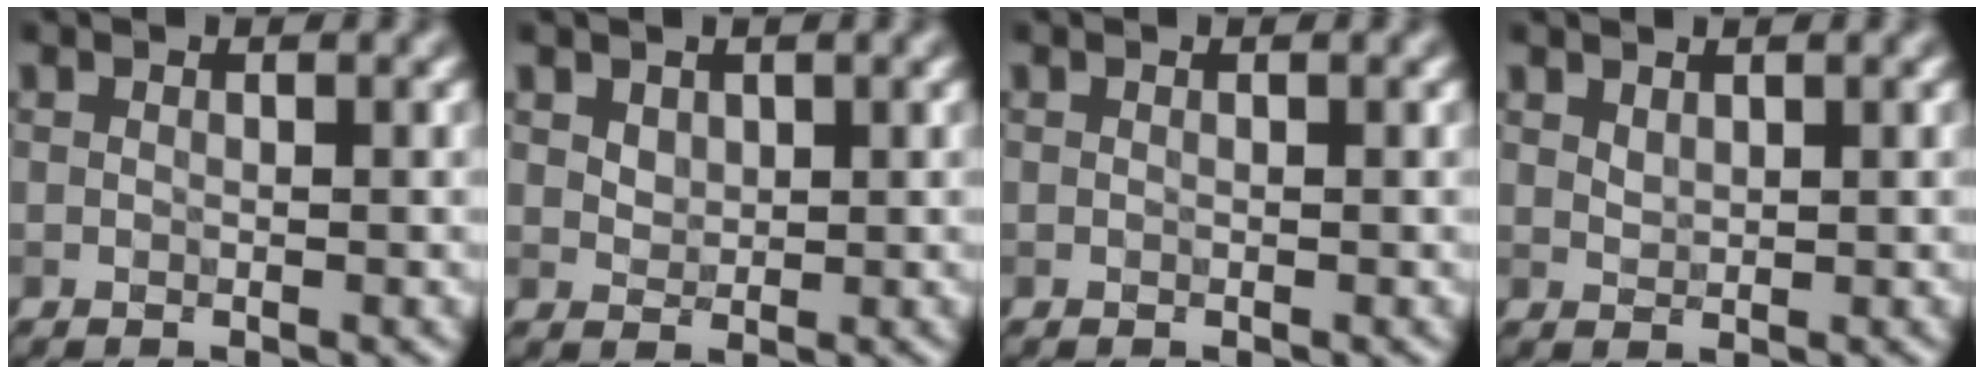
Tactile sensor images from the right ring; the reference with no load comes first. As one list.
[{"total": 1.5, "force": [0.8, 1.0, 0.6], "torque": [-0.011, -0.001, 0.023]}, {"total": 0.0}, {"total": 0.8, "force": [0.7, 0.3, 0.3], "torque": [-0.008, 0.001, 0.022]}]